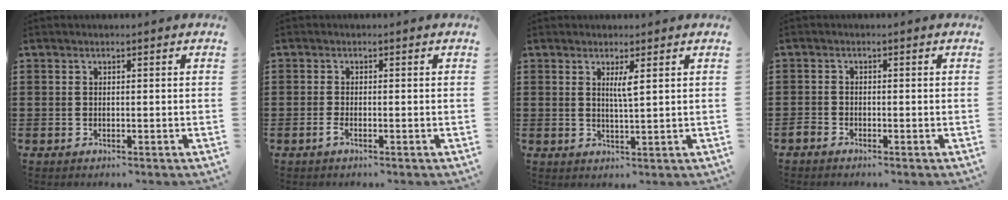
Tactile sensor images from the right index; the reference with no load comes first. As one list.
[{"total": 1.4, "force": [-0.8, 0.1, 1.2], "torque": [-0.036, -0.011, -0.018]}, {"total": 2.3, "force": [0.9, -0.1, 2.1], "torque": [-0.044, -0.003, 0.014]}, {"total": 1.2, "force": [-1.2, 0.3, 0.2], "torque": [-0.006, 0.000, -0.025]}]